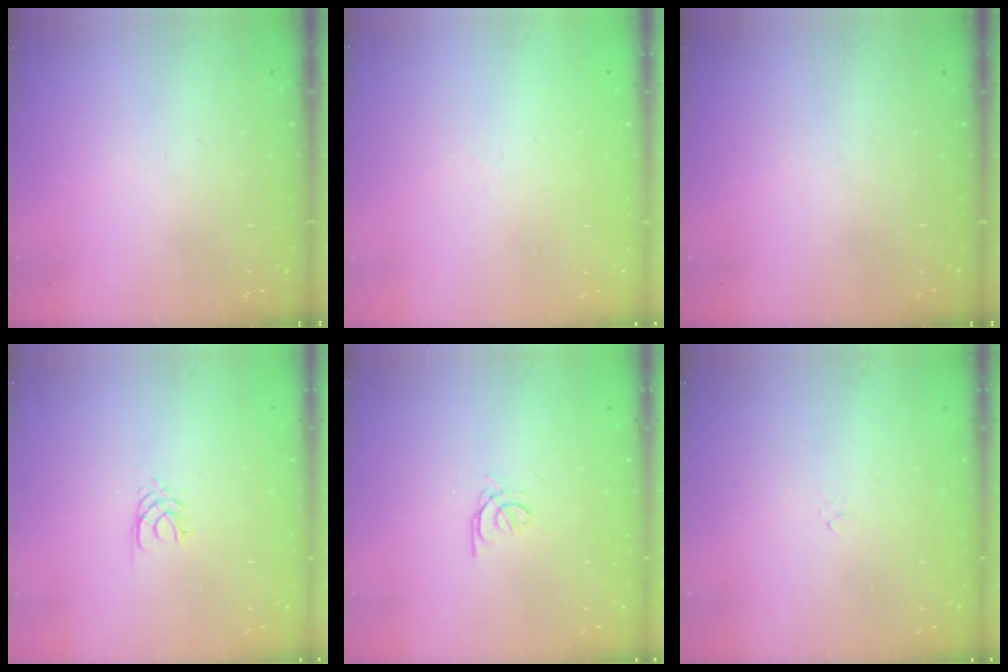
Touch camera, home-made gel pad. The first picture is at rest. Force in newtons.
{"total": 2.0, "press": 1.9, "slide": 0.5}
{"total": 0.0}
{"total": 1.7, "press": 1.7, "slide": 0.2}
{"total": 1.2, "press": 1.1, "slide": 0.4}
{"total": 0.7, "press": 0.5, "slide": 0.4}